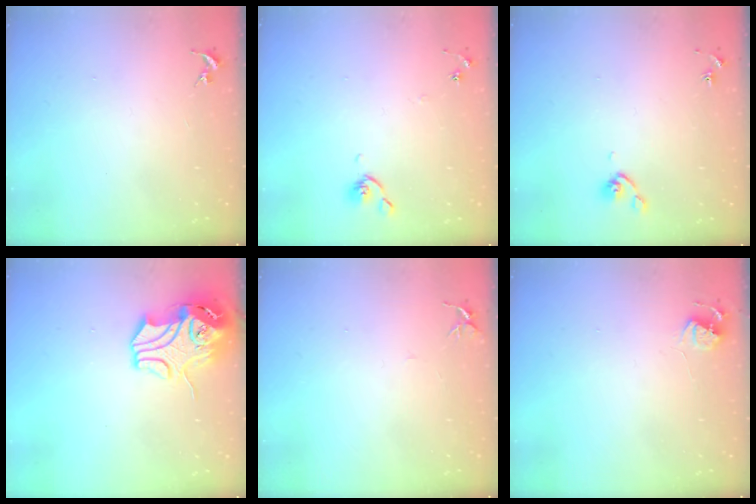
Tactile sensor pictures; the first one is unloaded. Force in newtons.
{"total": 4.8, "press": 4.8, "slide": 0.6}
{"total": 4.6, "press": 4.5, "slide": 0.9}
{"total": 12.7, "press": 12.5, "slide": 1.8}
{"total": 4.5, "press": 4.5, "slide": 0.4}
{"total": 5.1, "press": 5.1, "slide": 0.6}